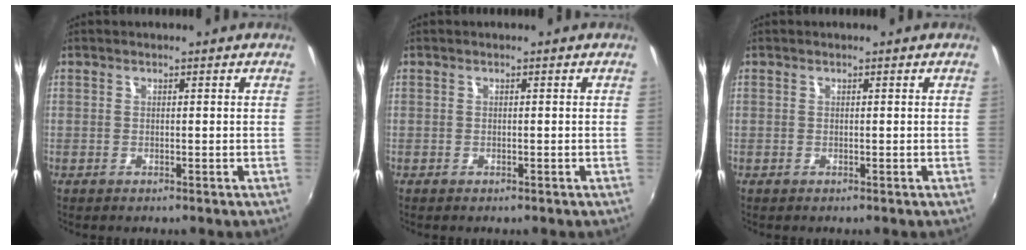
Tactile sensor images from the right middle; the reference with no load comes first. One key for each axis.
{"total": 0.0}
{"total": 0.0}